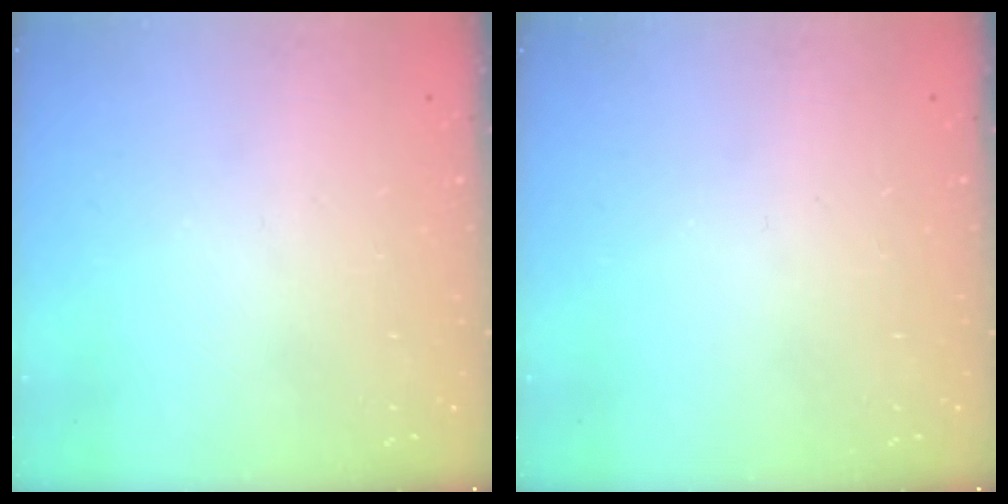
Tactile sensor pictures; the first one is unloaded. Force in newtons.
{"total": 0.0}